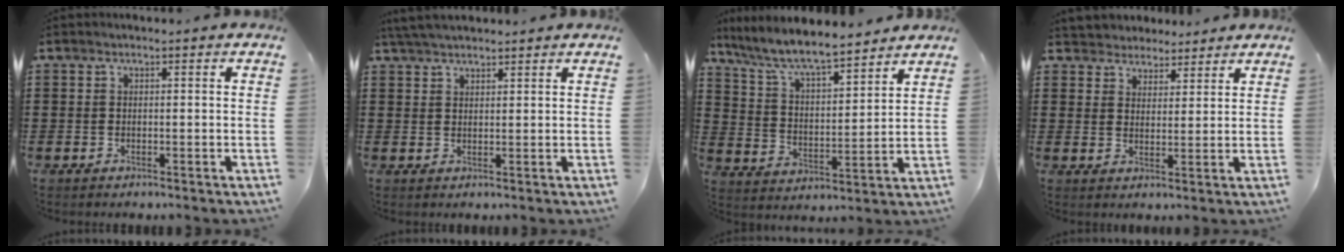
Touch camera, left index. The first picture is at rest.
{"total": 3.7, "force": [3.4, 0.6, 1.3], "torque": [-0.035, -0.001, 0.066]}
{"total": 7.8, "force": [7.1, 1.0, 3.2], "torque": [-0.091, -0.038, 0.121]}
{"total": 3.6, "force": [3.2, 1.5, -0.6], "torque": [-0.006, -0.005, 0.059]}